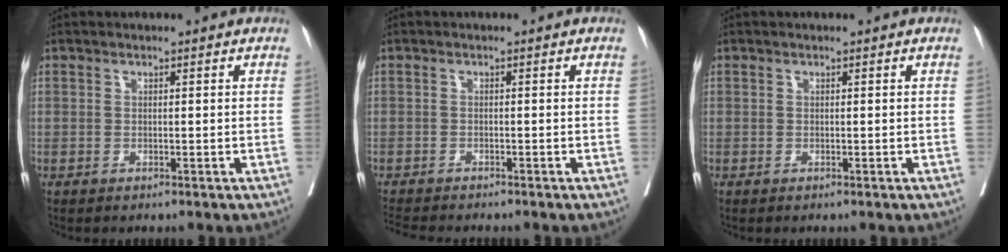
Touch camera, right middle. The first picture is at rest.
{"total": 4.2, "force": [-3.9, 0.2, 1.3], "torque": [-0.020, -0.013, -0.065]}
{"total": 0.0}